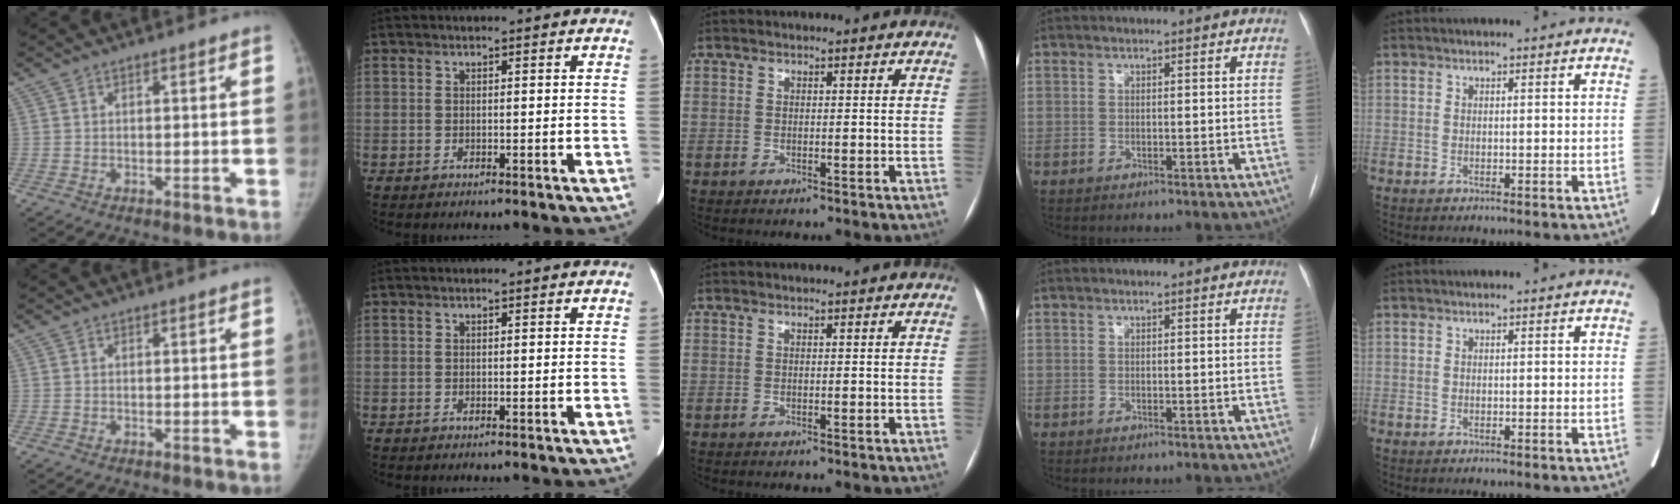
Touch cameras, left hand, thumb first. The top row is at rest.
{}